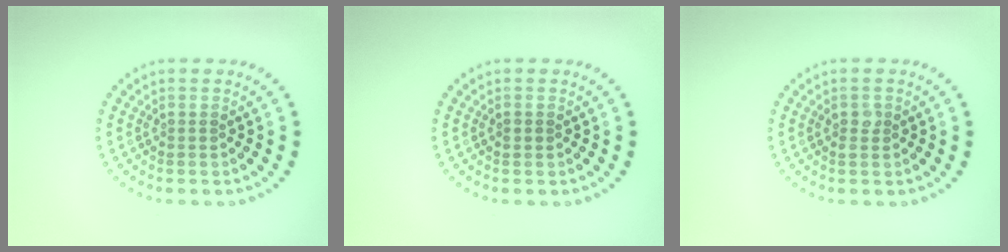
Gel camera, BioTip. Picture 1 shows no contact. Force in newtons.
{"total": 0.8, "press": 0.8, "slide": 0.2}
{"total": 1.2, "press": 1.2, "slide": 0.1}